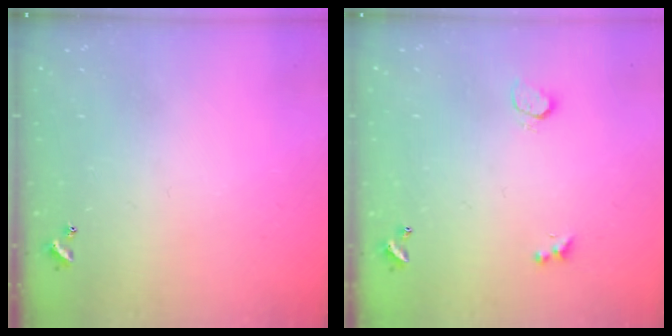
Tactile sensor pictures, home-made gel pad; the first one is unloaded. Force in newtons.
{"total": 2.2, "press": 1.9, "slide": 1.1}